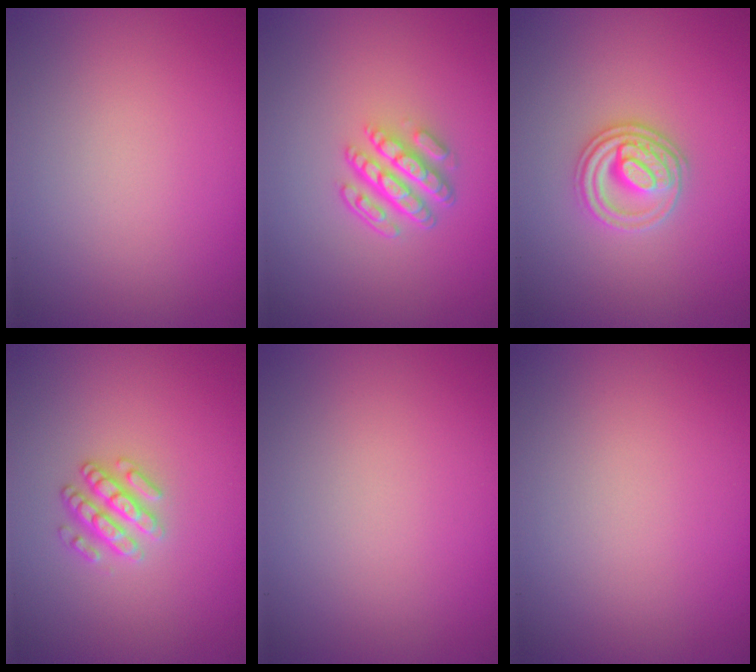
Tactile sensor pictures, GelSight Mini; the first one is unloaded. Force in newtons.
{"total": 4.3, "press": 3.0, "slide": 3.1}
{"total": 3.0, "press": 2.8, "slide": 1.2}
{"total": 2.5, "press": 2.4, "slide": 0.6}
{"total": 0.0}
{"total": 0.0}